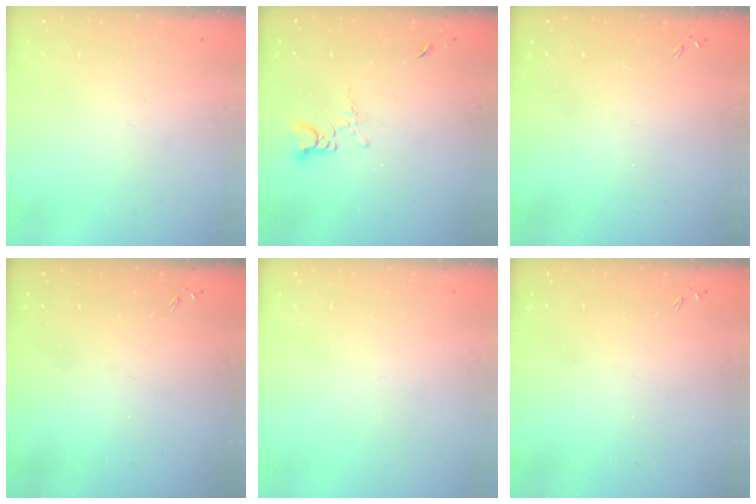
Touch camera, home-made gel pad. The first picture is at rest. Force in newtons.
{"total": 2.7, "press": 2.7, "slide": 0.2}
{"total": 0.0}
{"total": 0.0}
{"total": 0.0}
{"total": 0.0}